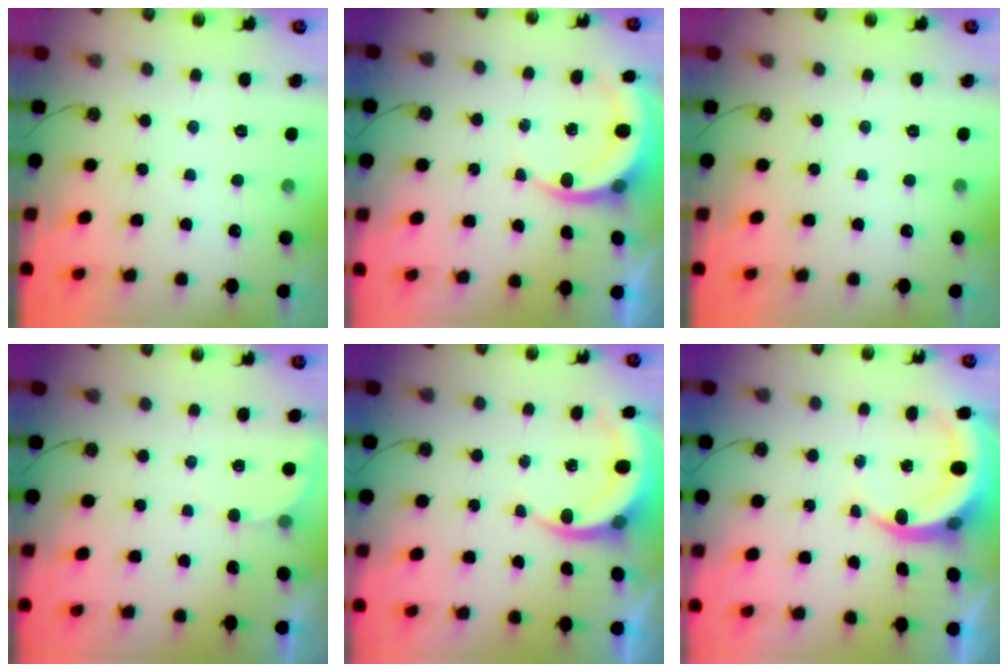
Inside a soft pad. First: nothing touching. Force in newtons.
{"total": 5.2, "press": 5.2, "slide": 0.6}
{"total": 0.0}
{"total": 1.6, "press": 1.6, "slide": 0.0}
{"total": 5.0, "press": 5.0, "slide": 0.2}
{"total": 7.3, "press": 7.2, "slide": 1.0}